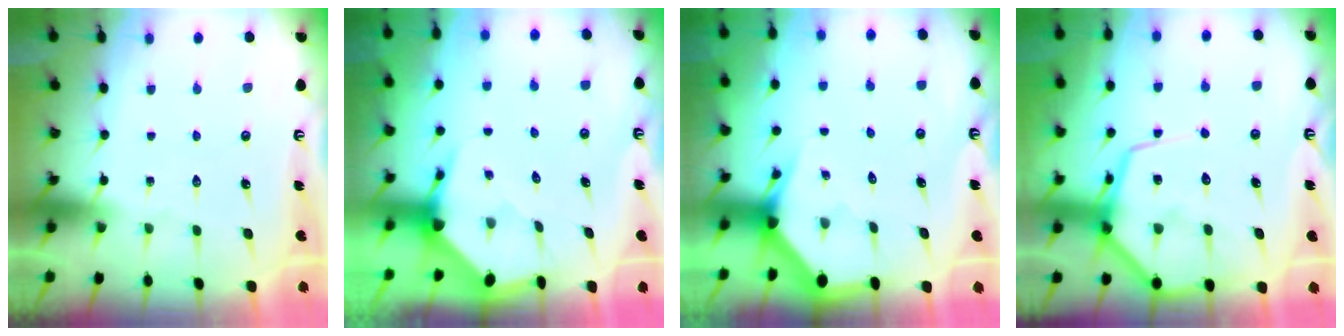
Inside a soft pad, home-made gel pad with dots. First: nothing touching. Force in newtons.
{"total": 3.5, "press": 3.4, "slide": 0.4}
{"total": 3.0, "press": 3.0, "slide": 0.0}
{"total": 10.7, "press": 10.6, "slide": 1.2}